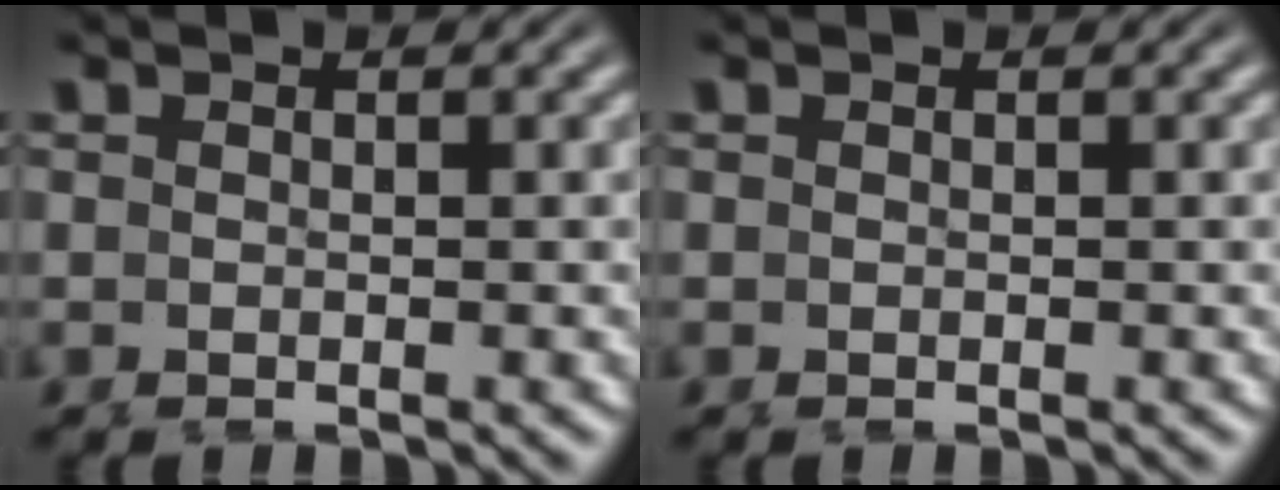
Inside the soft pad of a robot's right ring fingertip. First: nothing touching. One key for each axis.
{"total": 0.0}